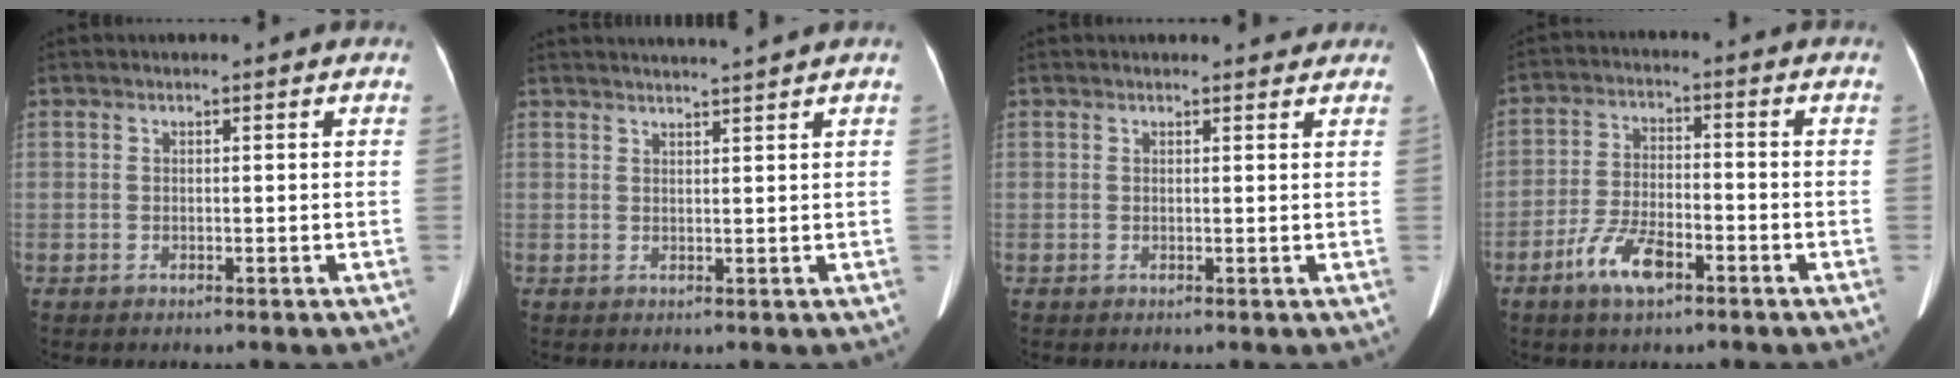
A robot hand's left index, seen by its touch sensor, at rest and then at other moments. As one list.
[{"total": 4.6, "force": [4.1, -1.4, 1.4], "torque": [-0.015, 0.009, 0.057]}, {"total": 2.8, "force": [2.6, 0.8, 0.6], "torque": [-0.006, 0.005, 0.023]}, {"total": 7.3, "force": [-4.3, 2.6, 5.3], "torque": [-0.114, 0.000, -0.079]}]